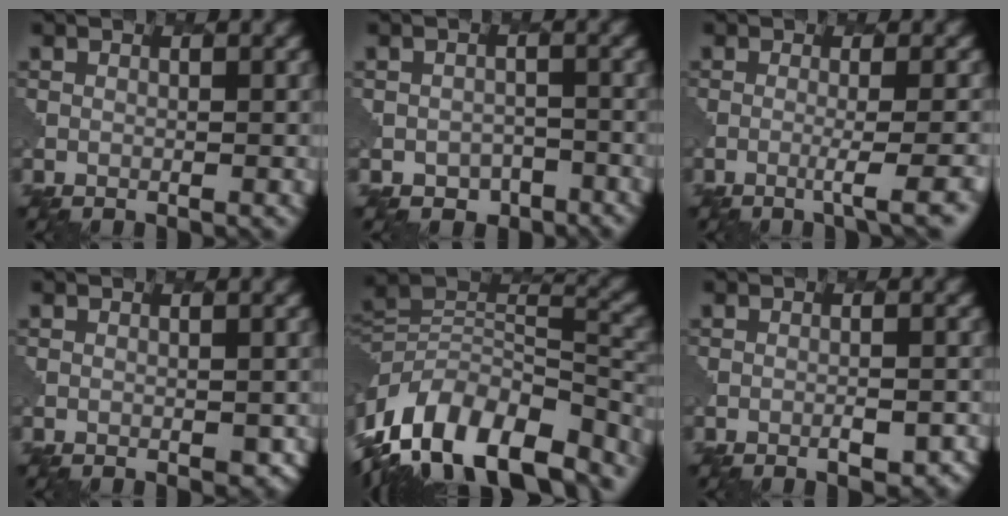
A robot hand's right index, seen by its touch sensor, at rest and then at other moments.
{"total": 2.3, "force": [-1.6, 1.6, 0.2], "torque": [0.005, -0.008, -0.024]}
{"total": 3.5, "force": [-1.1, 0.7, 3.2], "torque": [-0.038, 0.006, -0.028]}
{"total": 2.3, "force": [-0.6, 1.4, 1.8], "torque": [-0.019, -0.008, -0.002]}
{"total": 15.0, "force": [-8.8, 7.8, 9.2], "torque": [-0.183, 0.001, -0.142]}
{"total": 2.3, "force": [-1.2, 0.8, 1.8], "torque": [-0.030, 0.002, -0.015]}